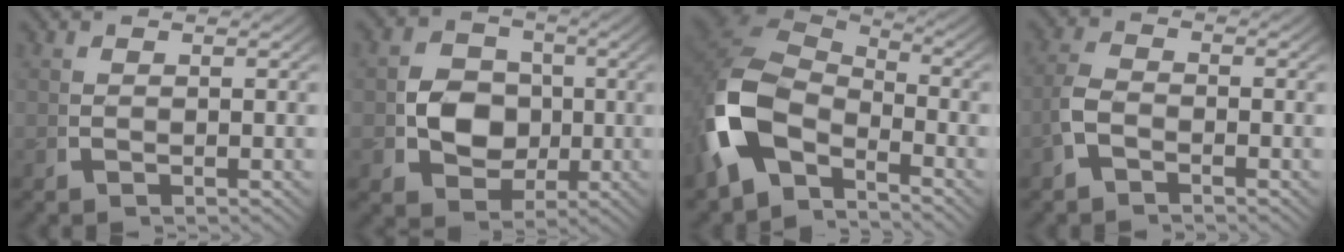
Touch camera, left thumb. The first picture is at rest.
{"total": 7.7, "force": [-0.7, 6.3, 4.4], "torque": [-0.080, -0.029, -0.006]}
{"total": 11.8, "force": [-1.2, 7.9, 8.6], "torque": [-0.212, -0.022, -0.017]}
{"total": 2.7, "force": [-1.3, 1.7, 1.6], "torque": [-0.043, -0.004, -0.026]}